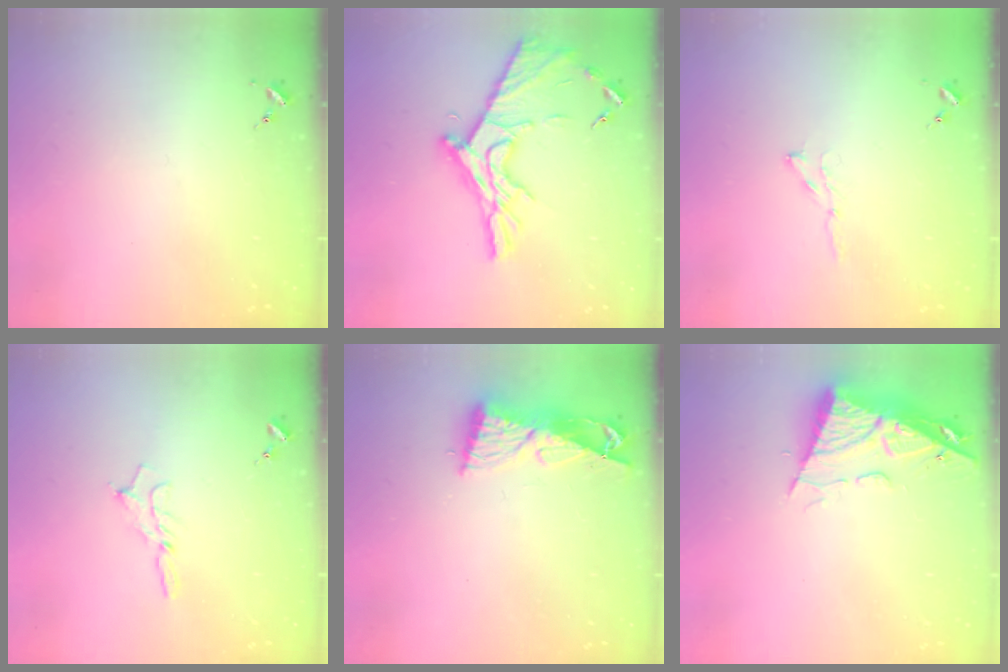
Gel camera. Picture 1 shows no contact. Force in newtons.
{"total": 18.4, "press": 18.3, "slide": 1.1}
{"total": 3.8, "press": 3.7, "slide": 0.5}
{"total": 6.2, "press": 6.2, "slide": 0.6}
{"total": 9.3, "press": 9.2, "slide": 1.0}
{"total": 10.3, "press": 10.3, "slide": 1.1}